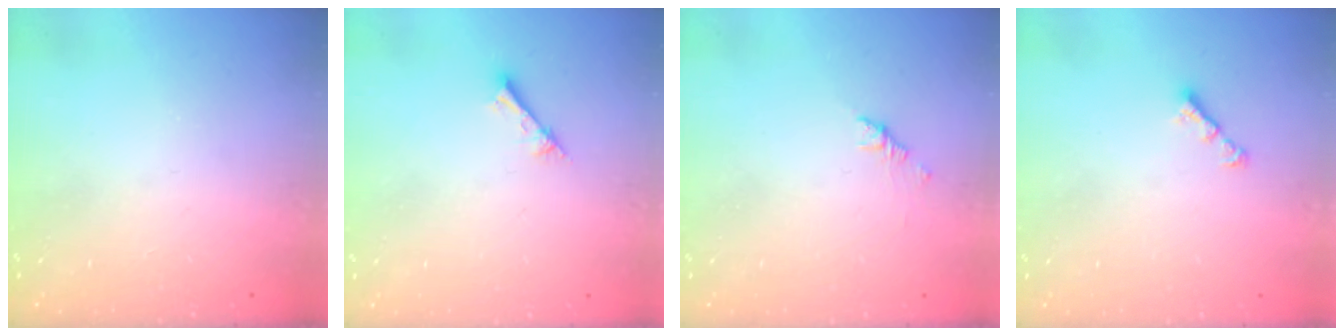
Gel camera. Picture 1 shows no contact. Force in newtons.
{"total": 1.6, "press": 1.6, "slide": 0.2}
{"total": 1.1, "press": 1.0, "slide": 0.5}
{"total": 2.9, "press": 2.8, "slide": 0.6}